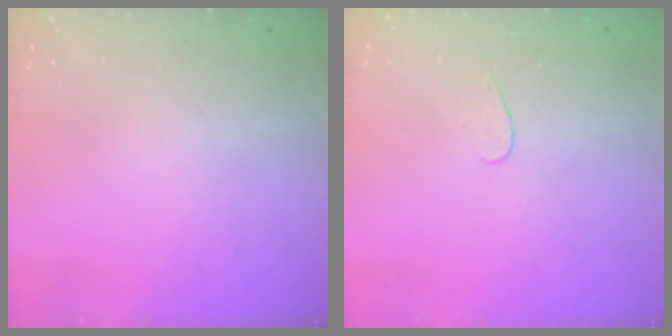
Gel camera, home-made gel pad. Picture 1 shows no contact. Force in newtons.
{"total": 3.1, "press": 3.1, "slide": 0.4}